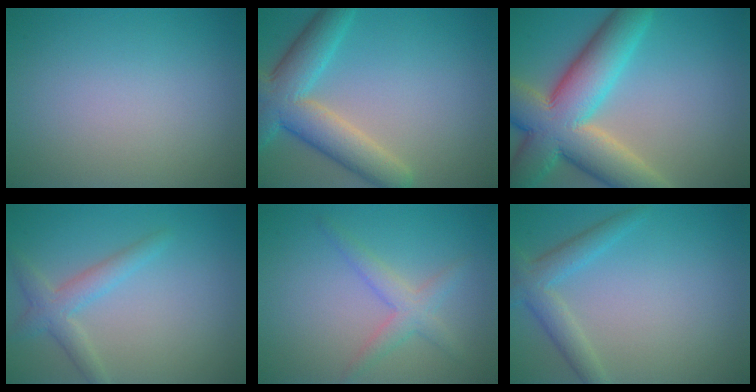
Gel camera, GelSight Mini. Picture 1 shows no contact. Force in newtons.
{"total": 6.2, "press": 6.2, "slide": 0.5}
{"total": 11.9, "press": 11.9, "slide": 0.9}
{"total": 2.7, "press": 2.7, "slide": 0.1}
{"total": 1.9, "press": 1.9, "slide": 0.1}
{"total": 3.1, "press": 3.1, "slide": 0.2}